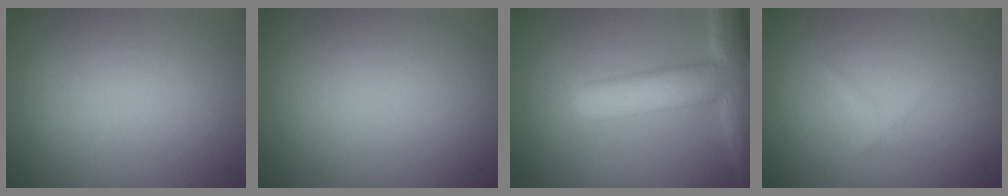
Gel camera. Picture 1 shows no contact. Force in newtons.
{"total": 0.0}
{"total": 9.0, "press": 8.9, "slide": 0.6}
{"total": 0.7, "press": 0.7, "slide": 0.0}